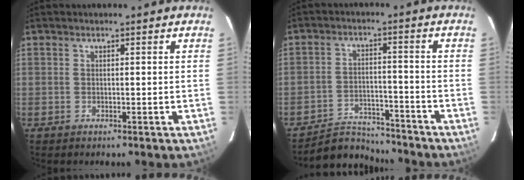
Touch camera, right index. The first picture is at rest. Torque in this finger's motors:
{"motor_torque": [-0.42, -0.26, -0.76, -0.18]}